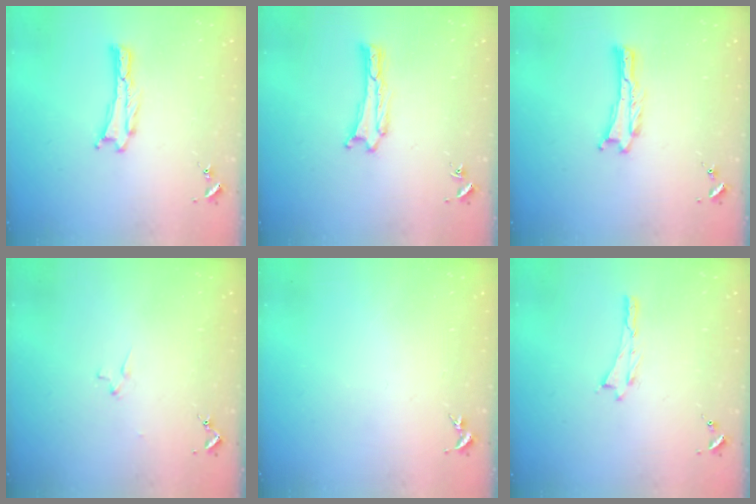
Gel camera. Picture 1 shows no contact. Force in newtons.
{"total": 0.9, "press": 0.9, "slide": 0.0}
{"total": 0.0}
{"total": 1.1, "press": 1.1, "slide": 0.1}
{"total": 0.0}
{"total": 0.0}